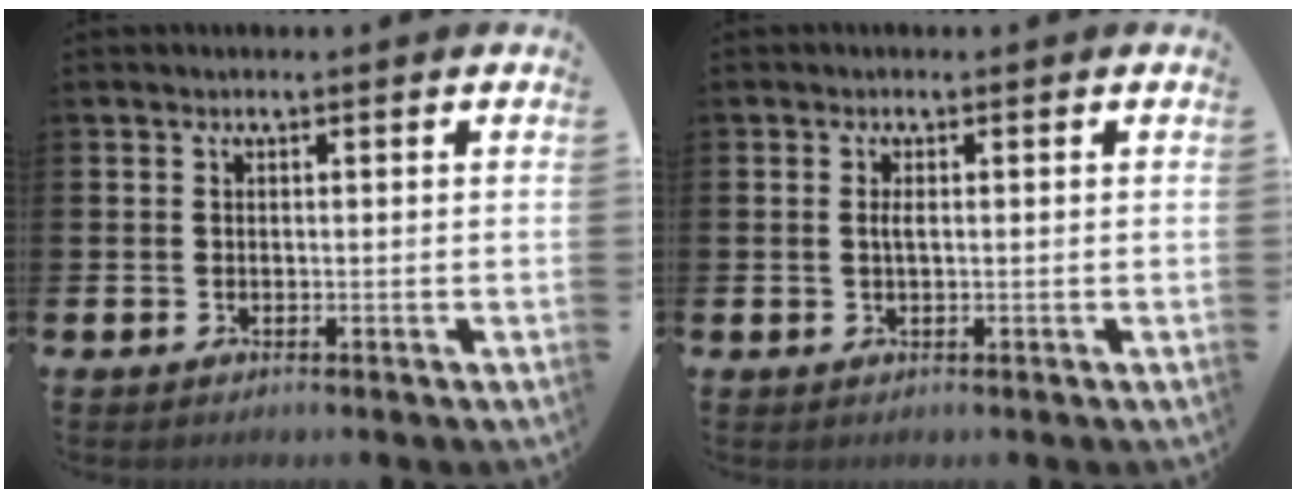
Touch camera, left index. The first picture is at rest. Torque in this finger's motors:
{"motor_torque": [0.54, 0.03, 0.00, 0.09]}